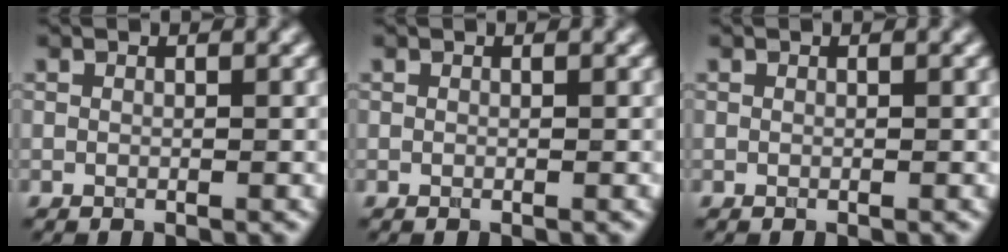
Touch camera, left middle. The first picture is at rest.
{"total": 0.0}
{"total": 0.0}